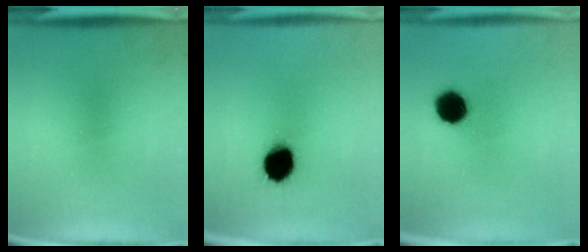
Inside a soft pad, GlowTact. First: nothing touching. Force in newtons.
{"total": 11.1}
{"total": 8.9}